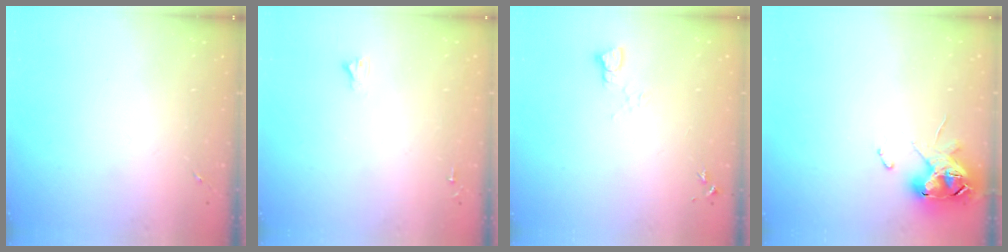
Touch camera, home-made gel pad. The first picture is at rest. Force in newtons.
{"total": 2.0, "press": 2.0, "slide": 0.2}
{"total": 3.5, "press": 3.5, "slide": 0.4}
{"total": 11.5, "press": 11.4, "slide": 1.5}